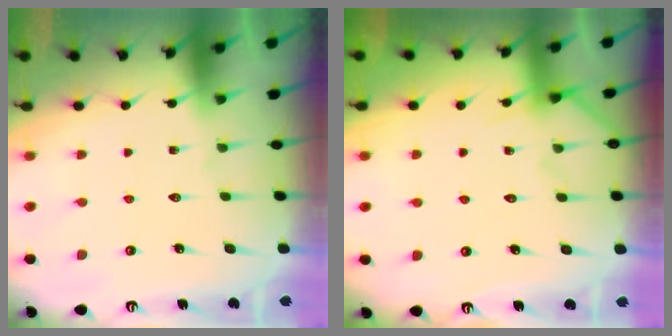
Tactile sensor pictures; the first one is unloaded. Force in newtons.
{"total": 3.4, "press": 3.4, "slide": 0.3}